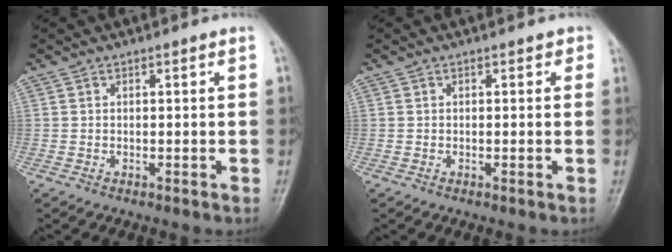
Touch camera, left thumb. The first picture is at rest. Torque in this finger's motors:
{"motor_torque": [0.07, 0.13, -0.13, -0.21, 0.04]}